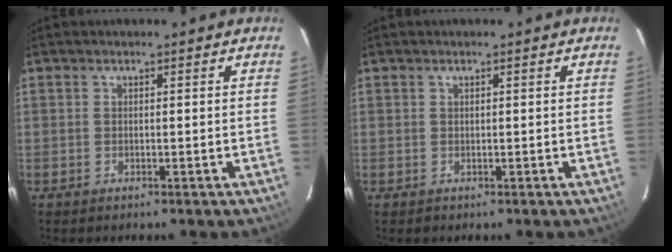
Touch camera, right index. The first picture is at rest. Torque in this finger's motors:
{"motor_torque": [-0.28, 0.04, -0.77, -0.14]}